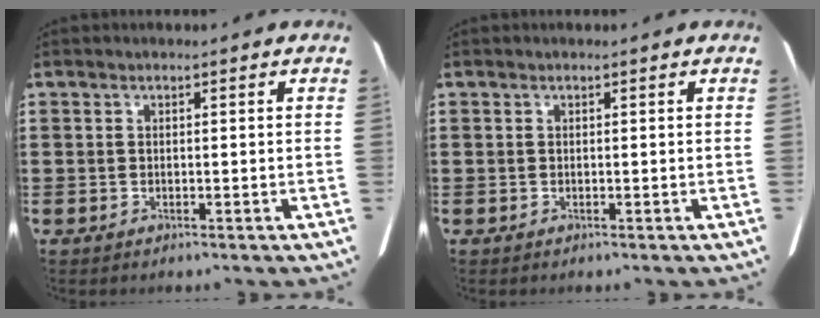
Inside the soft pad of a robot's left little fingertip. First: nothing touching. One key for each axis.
{"total": 0.0}